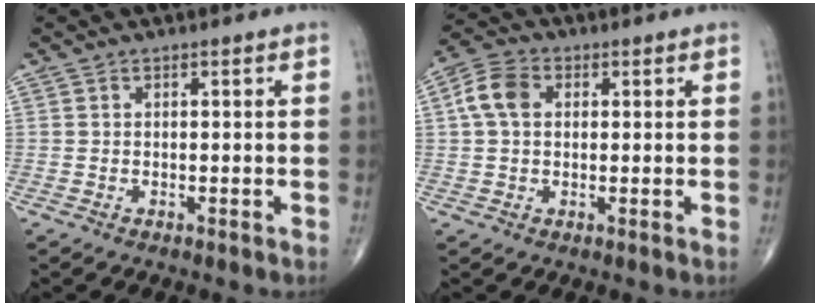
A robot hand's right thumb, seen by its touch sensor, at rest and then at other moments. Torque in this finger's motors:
{"motor_torque": [-0.09, 0.28, 0.35, -0.15, 0.05]}